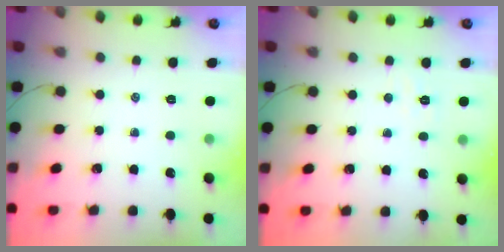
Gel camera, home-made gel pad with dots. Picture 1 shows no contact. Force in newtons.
{"total": 3.0, "press": 2.9, "slide": 0.8}